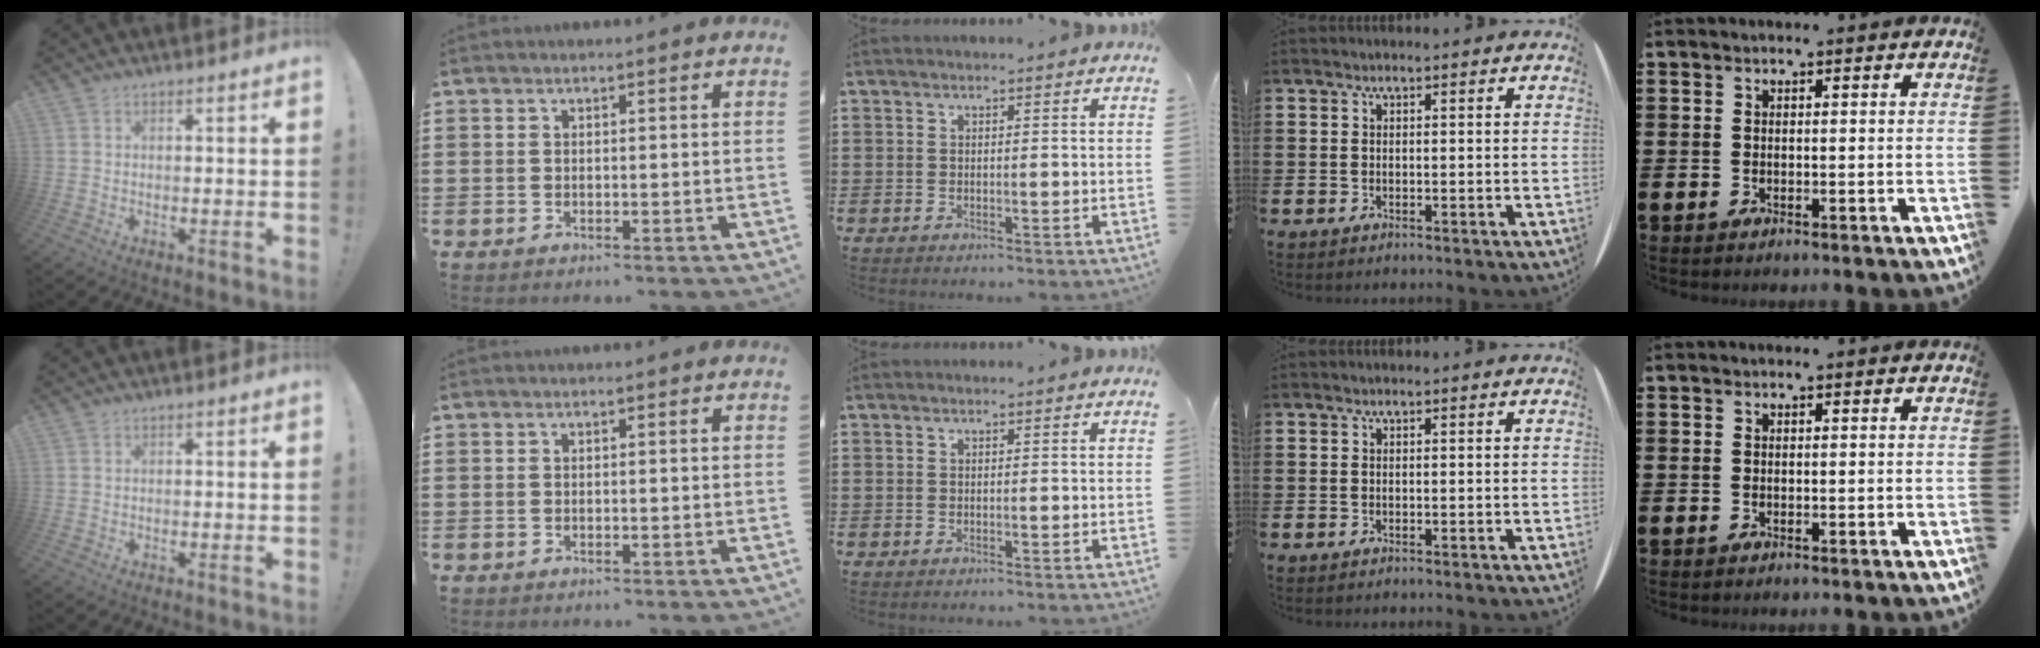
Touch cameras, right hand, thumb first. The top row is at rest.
{}